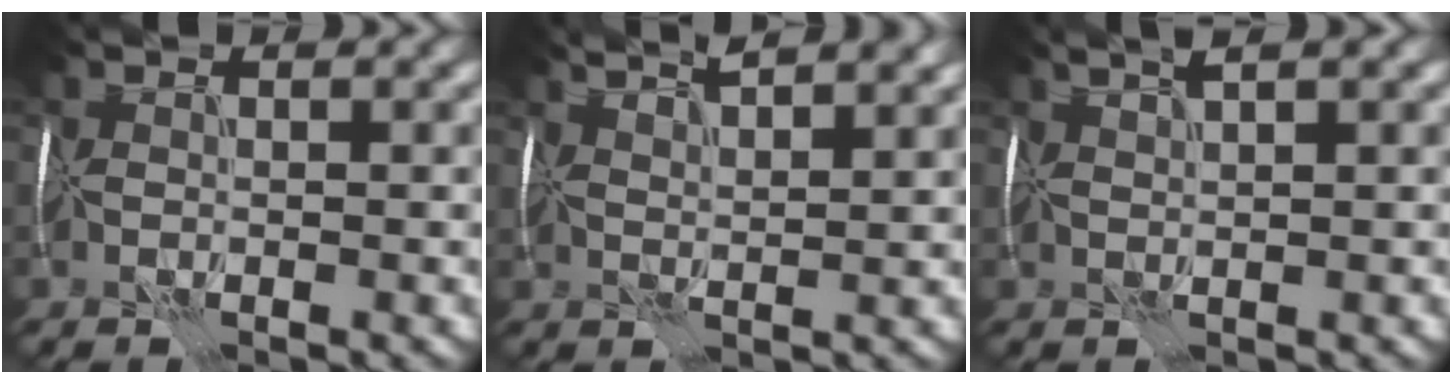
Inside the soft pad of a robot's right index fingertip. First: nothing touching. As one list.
[{"total": 5.6, "force": [4.6, 1.2, 2.8], "torque": [-0.032, 0.032, 0.058]}, {"total": 2.5, "force": [1.9, 0.0, 1.6], "torque": [-0.026, 0.014, 0.035]}]